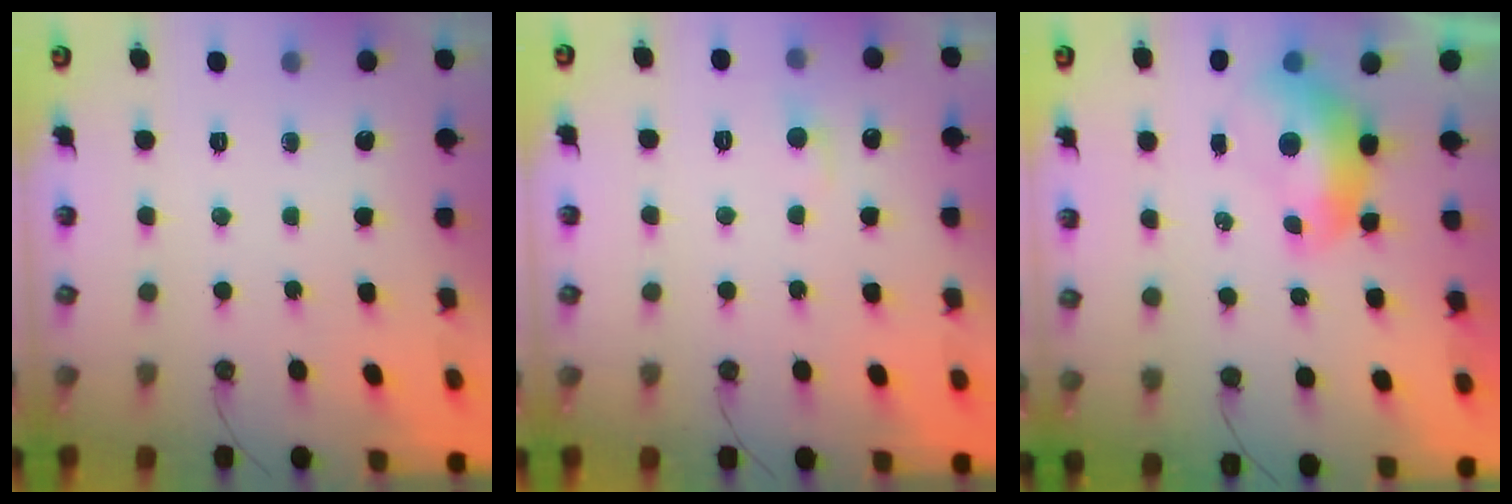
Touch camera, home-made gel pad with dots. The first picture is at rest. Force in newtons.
{"total": 0.7, "press": 0.2, "slide": 0.7}
{"total": 1.5, "press": 1.4, "slide": 0.7}